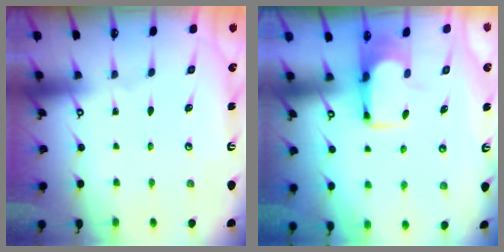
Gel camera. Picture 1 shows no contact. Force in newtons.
{"total": 3.2, "press": 3.1, "slide": 0.5}